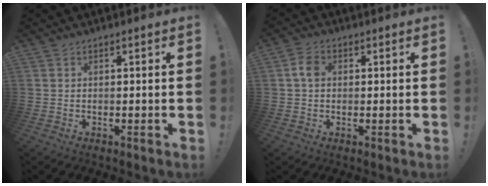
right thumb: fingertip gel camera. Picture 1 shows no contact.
{"total": 4.4, "force": [0.5, 3.1, 3.1], "torque": [-0.051, 0.009, 0.009]}